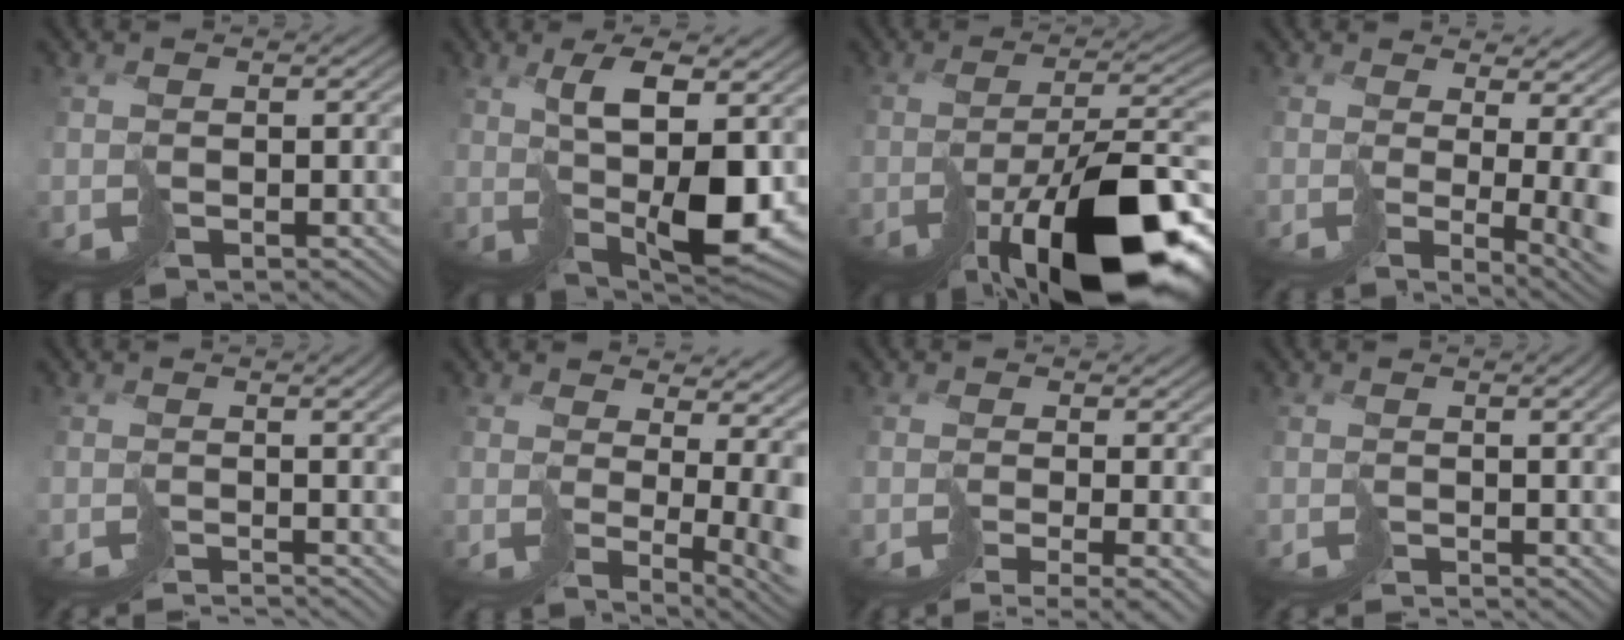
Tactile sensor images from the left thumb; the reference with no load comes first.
{"total": 8.9, "force": [2.1, 2.6, 8.3], "torque": [-0.143, -0.007, 0.053]}
{"total": 16.3, "force": [-8.3, 4.6, 13.2], "torque": [-0.200, -0.014, -0.126]}
{"total": 9.1, "force": [0.1, 2.9, 8.6], "torque": [-0.108, -0.021, 0.030]}
{"total": 3.9, "force": [-2.8, -0.3, 2.7], "torque": [-0.018, -0.010, -0.040]}
{"total": 9.8, "force": [1.0, 3.8, 9.0], "torque": [-0.119, -0.020, 0.048]}
{"total": 5.2, "force": [-3.7, 0.2, 3.6], "torque": [-0.046, -0.018, -0.040]}
{"total": 3.2, "force": [-2.3, -0.4, 2.2], "torque": [-0.013, -0.004, -0.037]}